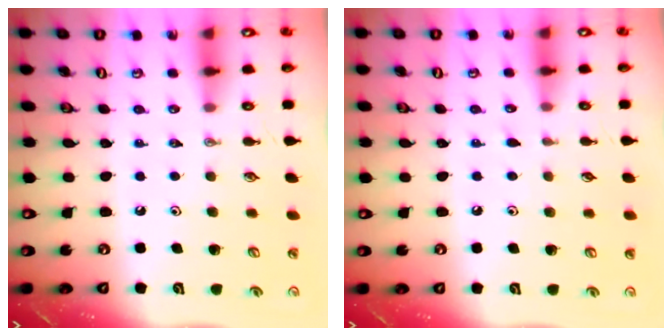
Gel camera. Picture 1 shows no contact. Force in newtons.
{"total": 3.4, "press": 3.4, "slide": 0.4}